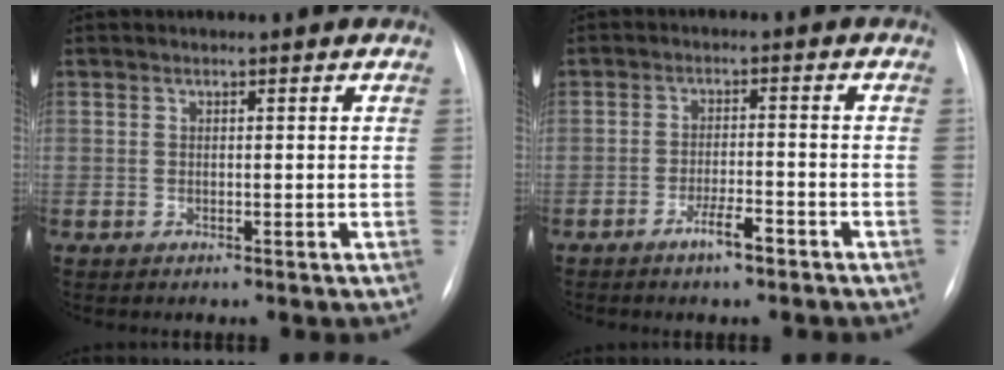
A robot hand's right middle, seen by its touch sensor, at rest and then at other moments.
{"total": 3.7, "force": [-2.5, 0.4, 2.7], "torque": [-0.051, -0.001, -0.044]}